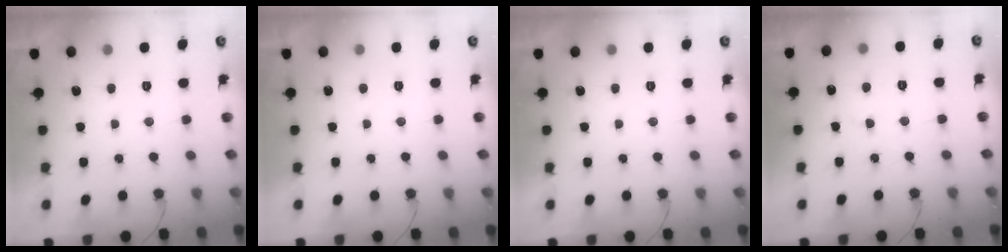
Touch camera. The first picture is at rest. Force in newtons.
{"total": 1.7, "press": 1.7, "slide": 0.0}
{"total": 0.0}
{"total": 2.5, "press": 2.4, "slide": 0.3}